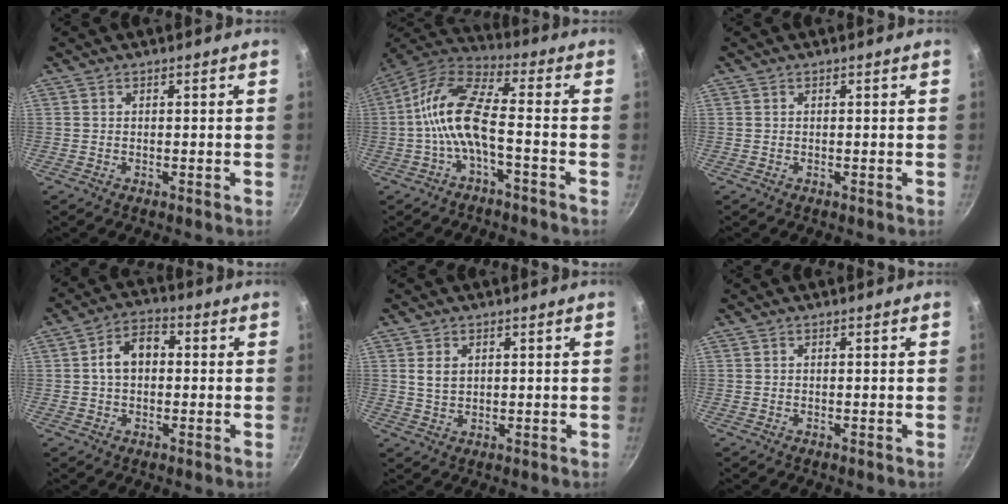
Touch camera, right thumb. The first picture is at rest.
{"total": 11.8, "force": [-3.1, 4.3, 10.5], "torque": [-0.223, 0.046, -0.072]}
{"total": 0.0}
{"total": 7.2, "force": [0.4, 5.0, 5.2], "torque": [-0.066, 0.025, -0.003]}
{"total": 3.3, "force": [1.1, 2.2, 2.2], "torque": [-0.035, -0.005, 0.023]}
{"total": 0.0}